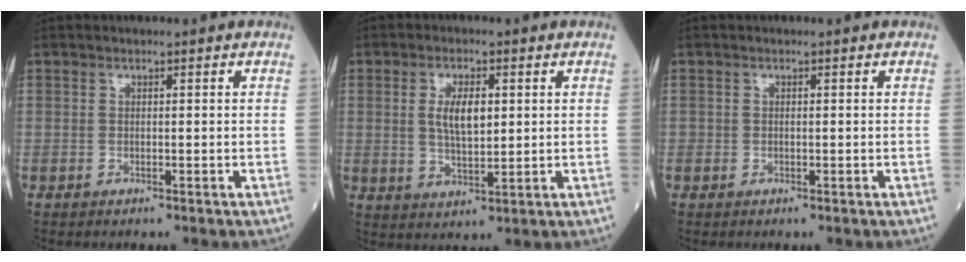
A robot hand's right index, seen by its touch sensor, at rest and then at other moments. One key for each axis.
{"total": 5.7, "fx": 1.2, "fy": 2.1, "fz": 5.2, "tx": -0.098, "ty": 0.002, "tz": 0.025}
{"total": 0.0}